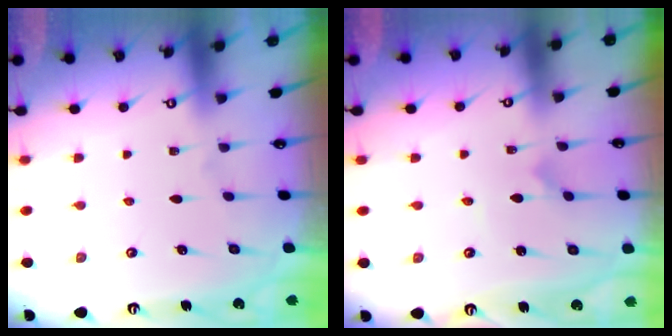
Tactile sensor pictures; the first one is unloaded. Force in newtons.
{"total": 1.0, "press": 1.0, "slide": 0.0}